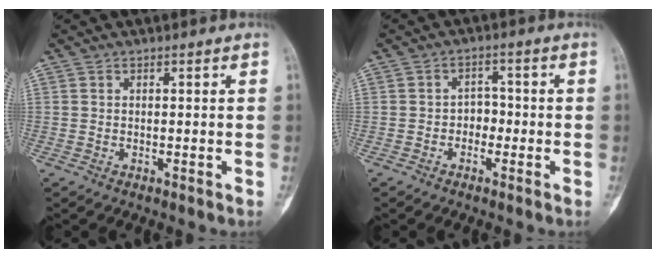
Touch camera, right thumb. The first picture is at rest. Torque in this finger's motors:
{"motor_torque": [-0.01, 0.01, 0.00, 0.00, -0.02]}